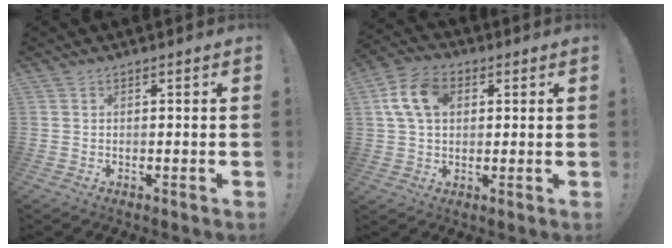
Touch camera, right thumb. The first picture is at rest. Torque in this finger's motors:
{"motor_torque": [0.91, 0.93, 0.10, 0.11, 0.04]}